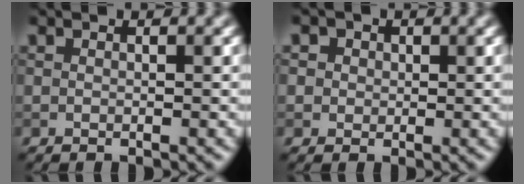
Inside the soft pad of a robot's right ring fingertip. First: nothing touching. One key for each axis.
{"total": 3.0, "fx": 1.3, "fy": 2.4, "fz": 1.2, "tx": -0.011, "ty": 0.010, "tz": 0.006}